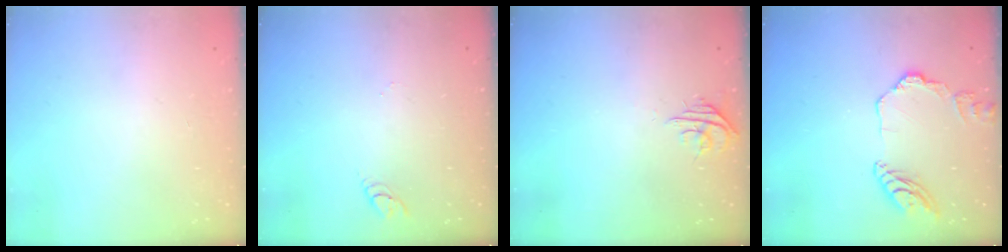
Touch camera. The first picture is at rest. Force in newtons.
{"total": 3.2, "press": 3.2, "slide": 0.3}
{"total": 5.4, "press": 5.4, "slide": 0.5}
{"total": 11.8, "press": 11.7, "slide": 1.1}